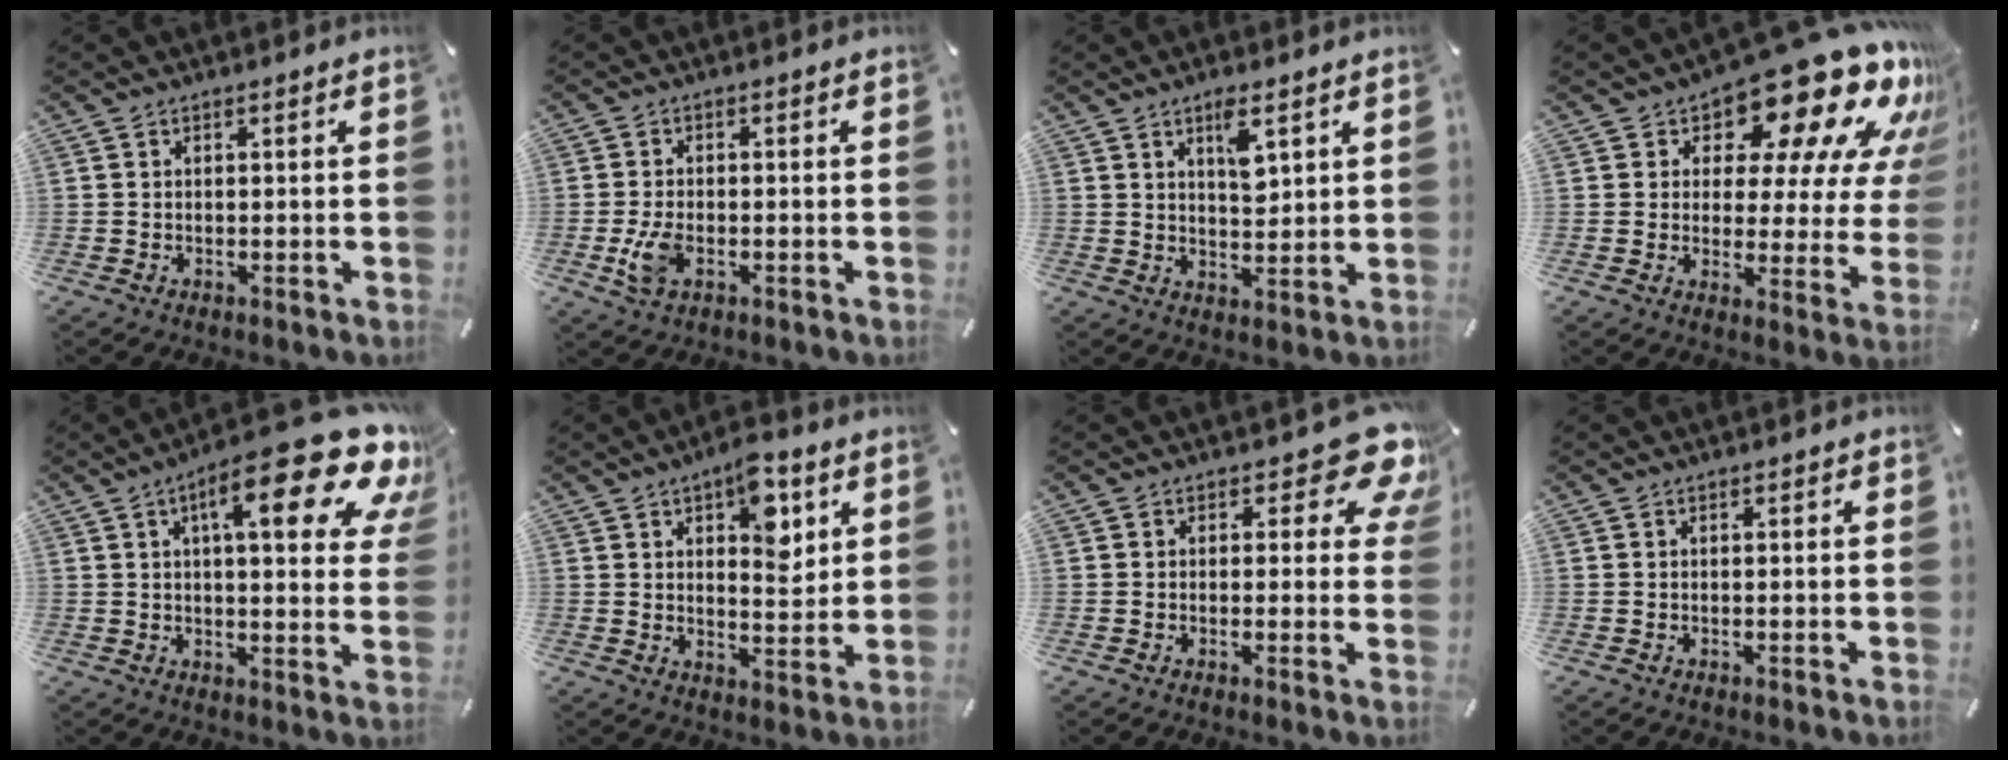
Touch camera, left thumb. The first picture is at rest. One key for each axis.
{"total": 5.7, "fx": -1.6, "fy": 3.4, "fz": 4.3, "tx": -0.103, "ty": -0.002, "tz": -0.030}
{"total": 6.2, "fx": 3.4, "fy": 2.8, "fz": 4.4, "tx": -0.055, "ty": -0.020, "tz": 0.052}
{"total": 19.8, "fx": 13.9, "fy": 7.8, "fz": 11.8, "tx": -0.169, "ty": -0.106, "tz": 0.228}
{"total": 20.8, "fx": 11.0, "fy": 6.0, "fz": 16.6, "tx": -0.235, "ty": -0.067, "tz": 0.166}
{"total": 9.7, "fx": 5.3, "fy": 4.9, "fz": 6.4, "tx": -0.076, "ty": -0.029, "tz": 0.084}
{"total": 10.5, "fx": 5.8, "fy": 4.9, "fz": 7.2, "tx": -0.078, "ty": -0.038, "tz": 0.097}
{"total": 0.0}